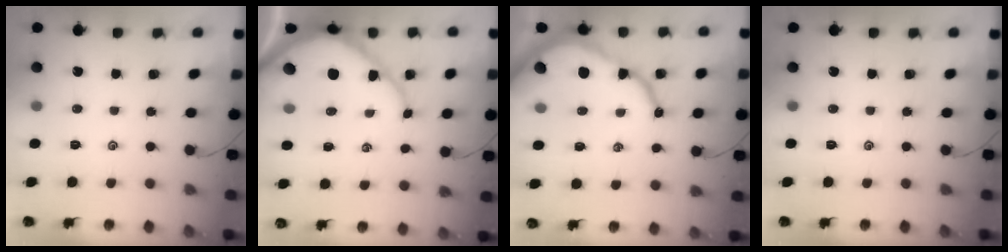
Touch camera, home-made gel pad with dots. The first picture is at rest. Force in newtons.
{"total": 10.6, "press": 10.6, "slide": 0.9}
{"total": 12.6, "press": 12.6, "slide": 1.1}
{"total": 0.0}